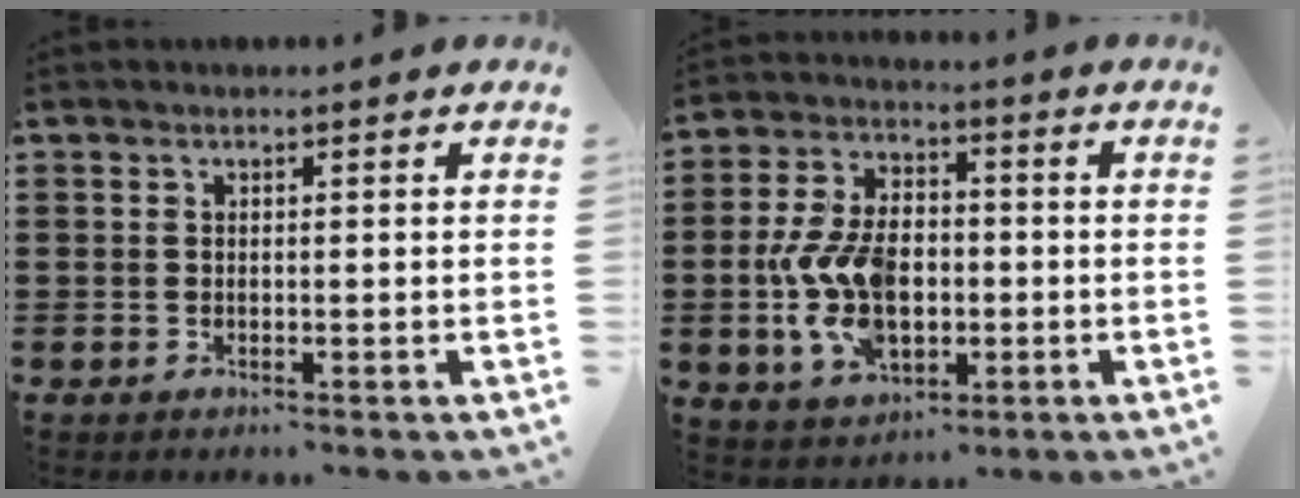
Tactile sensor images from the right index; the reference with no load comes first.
{"total": 11.7, "force": [-1.7, 7.1, 9.1], "torque": [-0.214, 0.003, -0.032]}